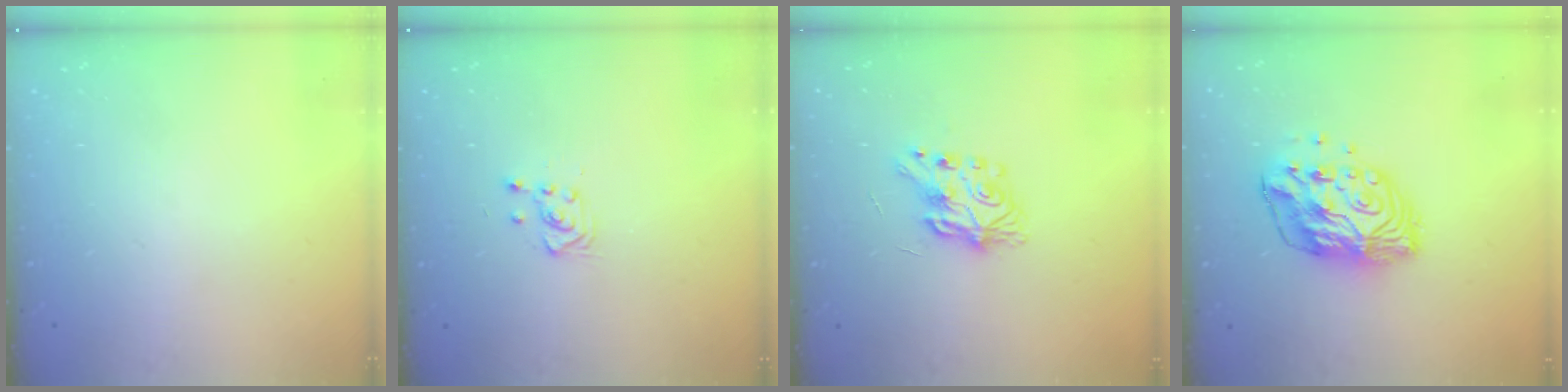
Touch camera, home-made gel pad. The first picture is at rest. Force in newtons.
{"total": 2.8, "press": 2.7, "slide": 0.7}
{"total": 7.8, "press": 7.8, "slide": 0.1}
{"total": 13.2, "press": 13.2, "slide": 1.1}